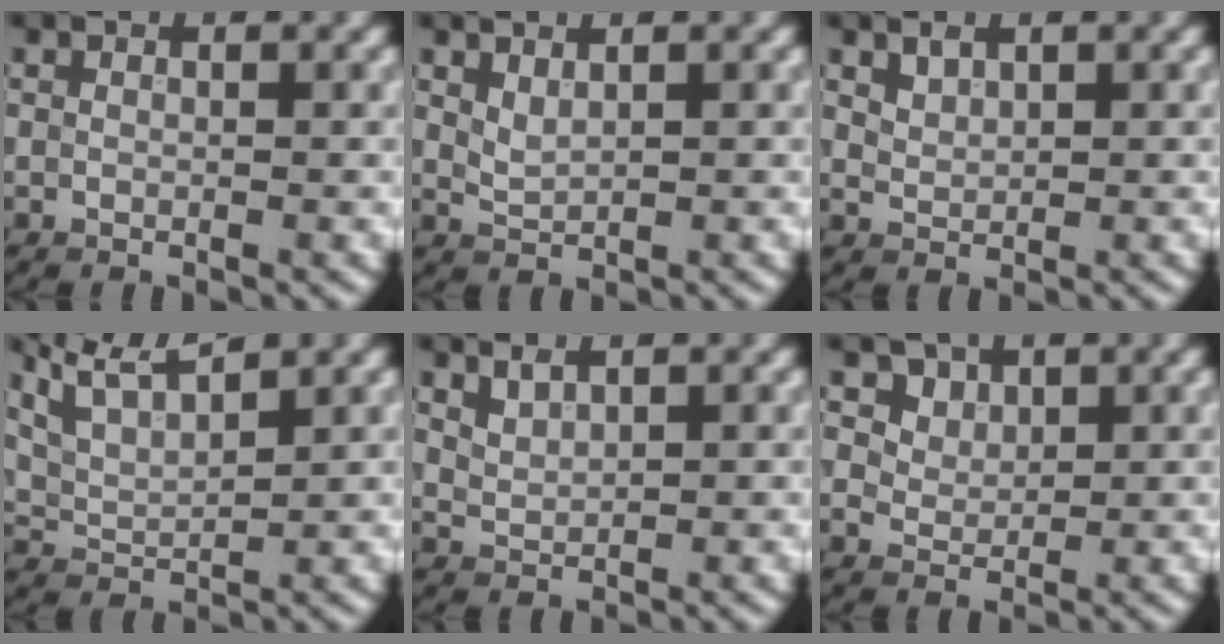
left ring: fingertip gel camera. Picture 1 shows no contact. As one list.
[{"total": 1.2, "force": [0.8, 0.5, 0.7], "torque": [-0.019, -0.001, 0.023]}, {"total": 1.2, "force": [0.9, 0.7, 0.4], "torque": [-0.010, -0.001, 0.023]}, {"total": 5.1, "force": [4.1, 1.2, 2.8], "torque": [-0.064, 0.019, 0.072]}, {"total": 1.4, "force": [1.2, 0.5, 0.6], "torque": [-0.016, -0.003, 0.029]}, {"total": 4.1, "force": [2.6, 2.7, 1.6], "torque": [-0.056, -0.016, 0.059]}]